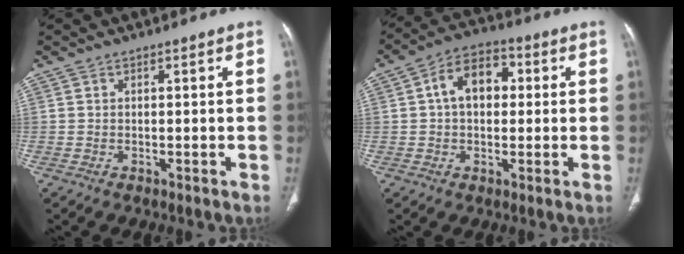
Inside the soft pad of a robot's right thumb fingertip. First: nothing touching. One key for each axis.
{"total": 9.7, "fx": 1.4, "fy": 6.6, "fz": 6.9, "tx": -0.097, "ty": 0.023, "tz": 0.017}